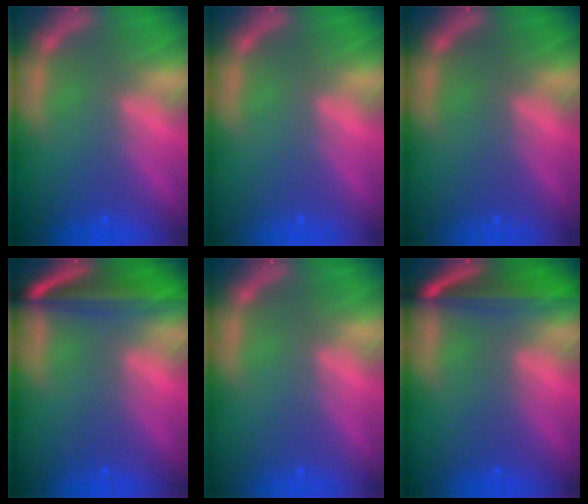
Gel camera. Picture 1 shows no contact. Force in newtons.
{"total": 0.0}
{"total": 0.0}
{"total": 8.1}
{"total": 0.0}
{"total": 6.5}